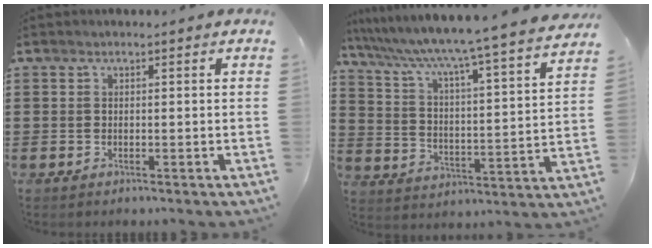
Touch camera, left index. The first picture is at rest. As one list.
[{"total": 5.6, "force": [4.9, -1.2, 2.5], "torque": [-0.072, -0.059, 0.067]}]